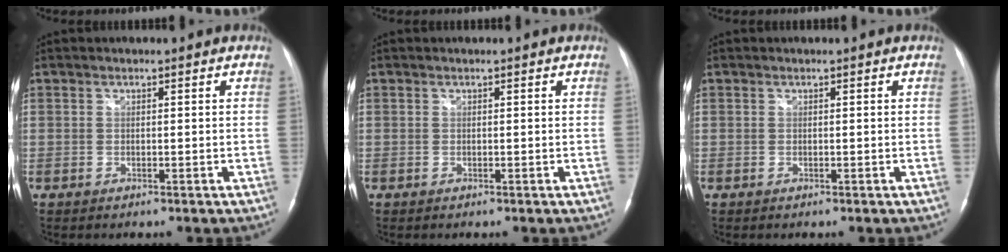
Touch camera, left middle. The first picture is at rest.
{"total": 0.0}
{"total": 0.0}